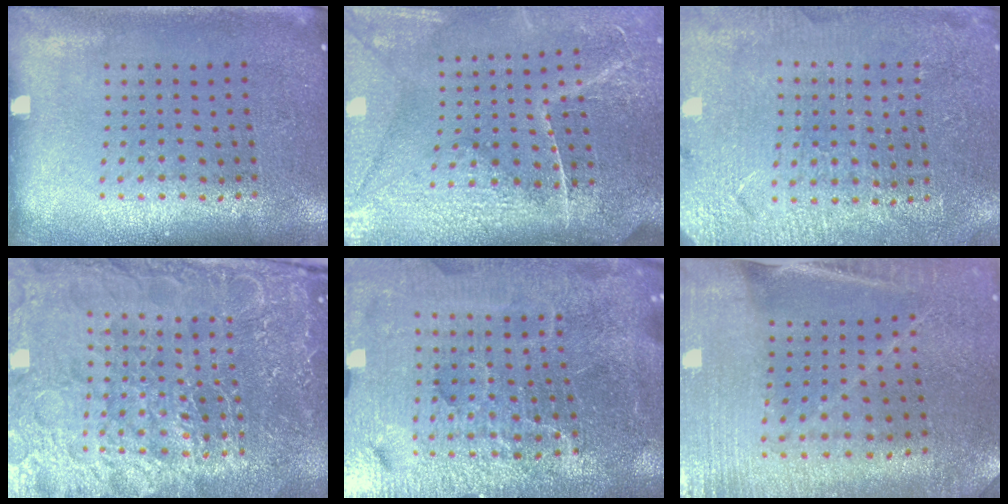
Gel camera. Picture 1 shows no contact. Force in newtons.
{"total": 4.5, "press": 4.0, "slide": 2.1}
{"total": 3.3, "press": 3.2, "slide": 0.6}
{"total": 6.0, "press": 5.3, "slide": 2.7}
{"total": 7.0, "press": 6.1, "slide": 3.4}
{"total": 1.2, "press": 1.2, "slide": 0.1}